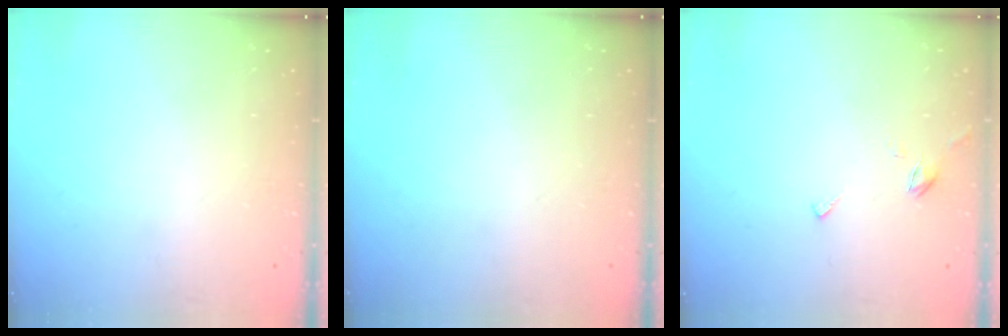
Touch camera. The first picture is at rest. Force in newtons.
{"total": 0.0}
{"total": 3.1, "press": 3.1, "slide": 0.4}